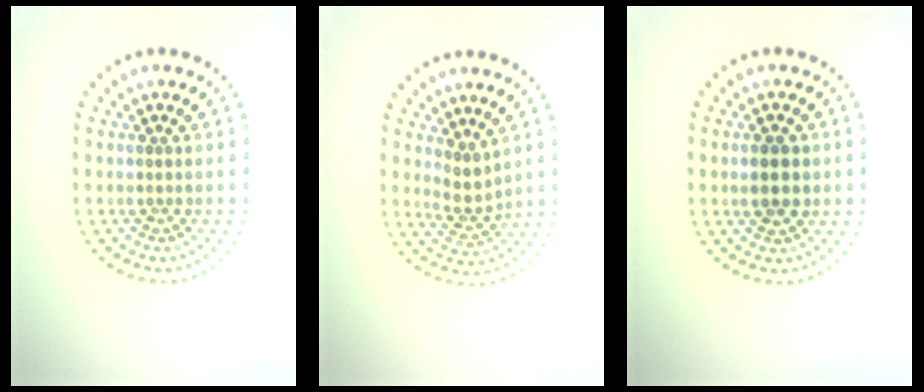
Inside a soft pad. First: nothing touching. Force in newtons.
{"total": 2.2, "press": 1.7, "slide": 1.5}
{"total": 2.6, "press": 2.6, "slide": 0.1}